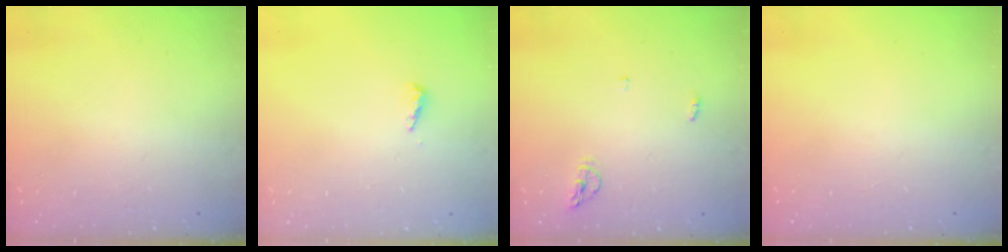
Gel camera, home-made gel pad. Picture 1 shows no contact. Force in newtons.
{"total": 3.6, "press": 3.6, "slide": 0.4}
{"total": 5.2, "press": 5.2, "slide": 0.7}
{"total": 0.0}